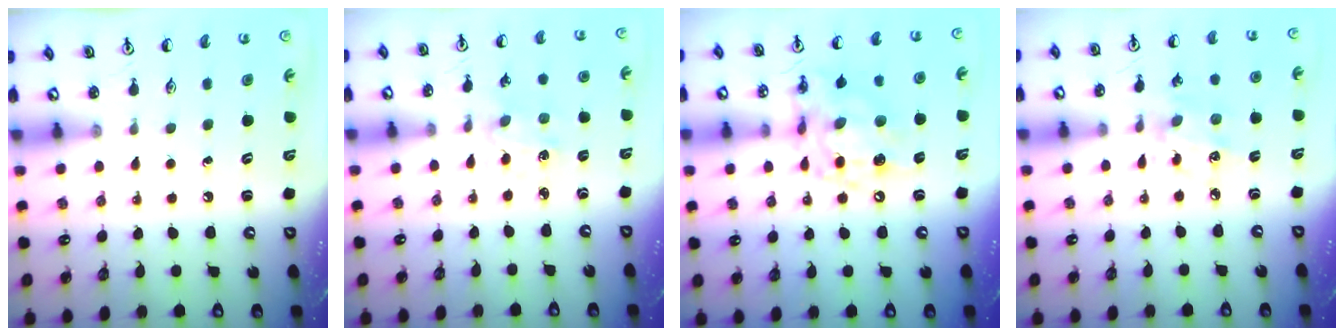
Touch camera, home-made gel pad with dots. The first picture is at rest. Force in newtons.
{"total": 0.0}
{"total": 11.9, "press": 11.9, "slide": 1.1}
{"total": 6.3, "press": 6.3, "slide": 0.6}